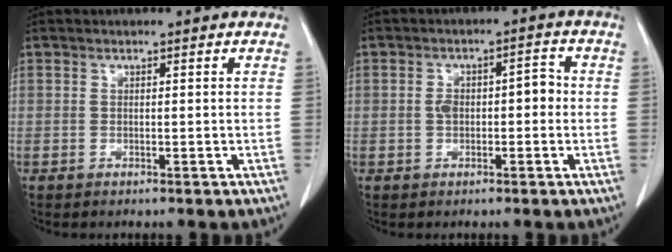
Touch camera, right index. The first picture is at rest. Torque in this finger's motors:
{"motor_torque": [0.09, 0.03, 0.03, 0.01]}